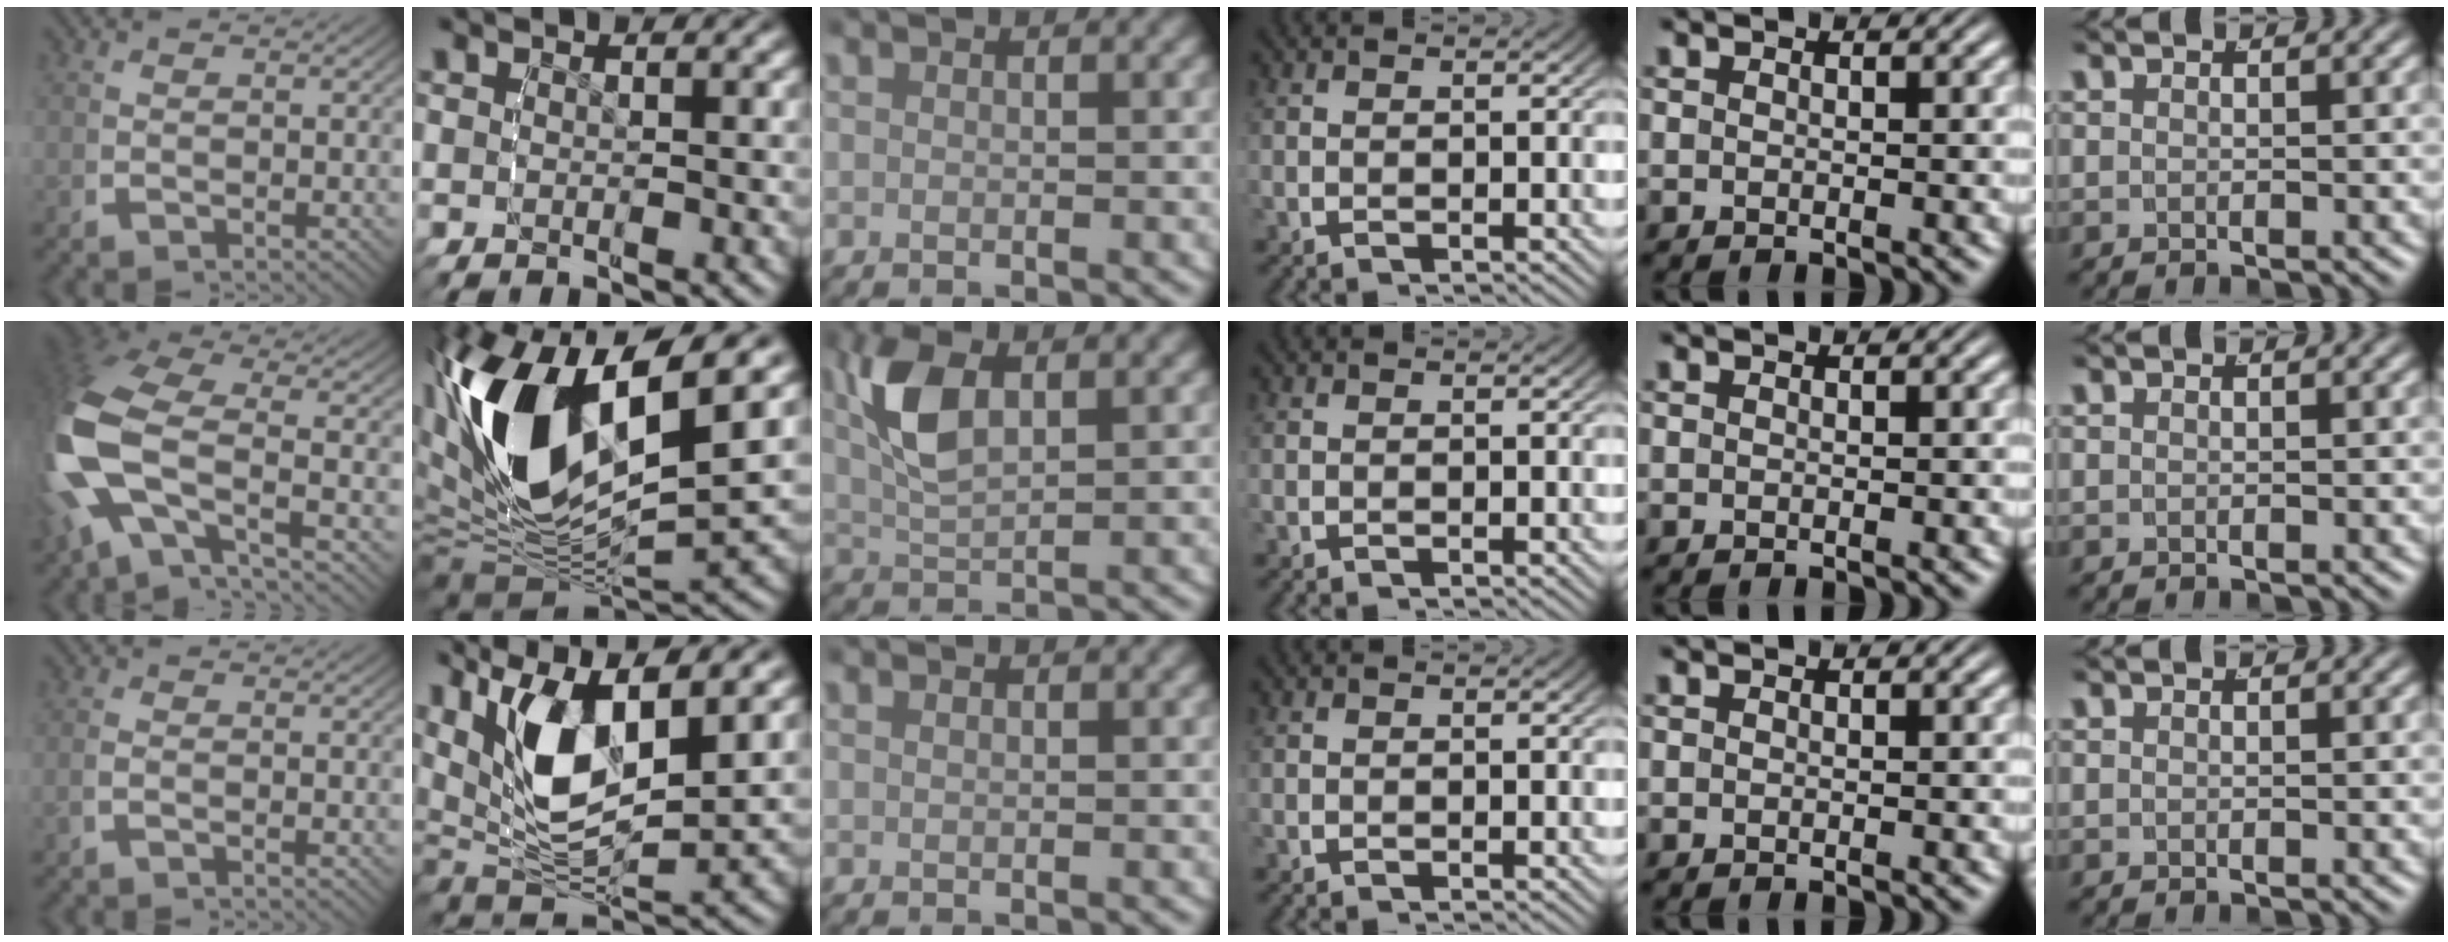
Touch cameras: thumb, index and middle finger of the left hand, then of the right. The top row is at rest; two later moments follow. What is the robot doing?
{"motion": "lift_and_place", "object": "pen"}